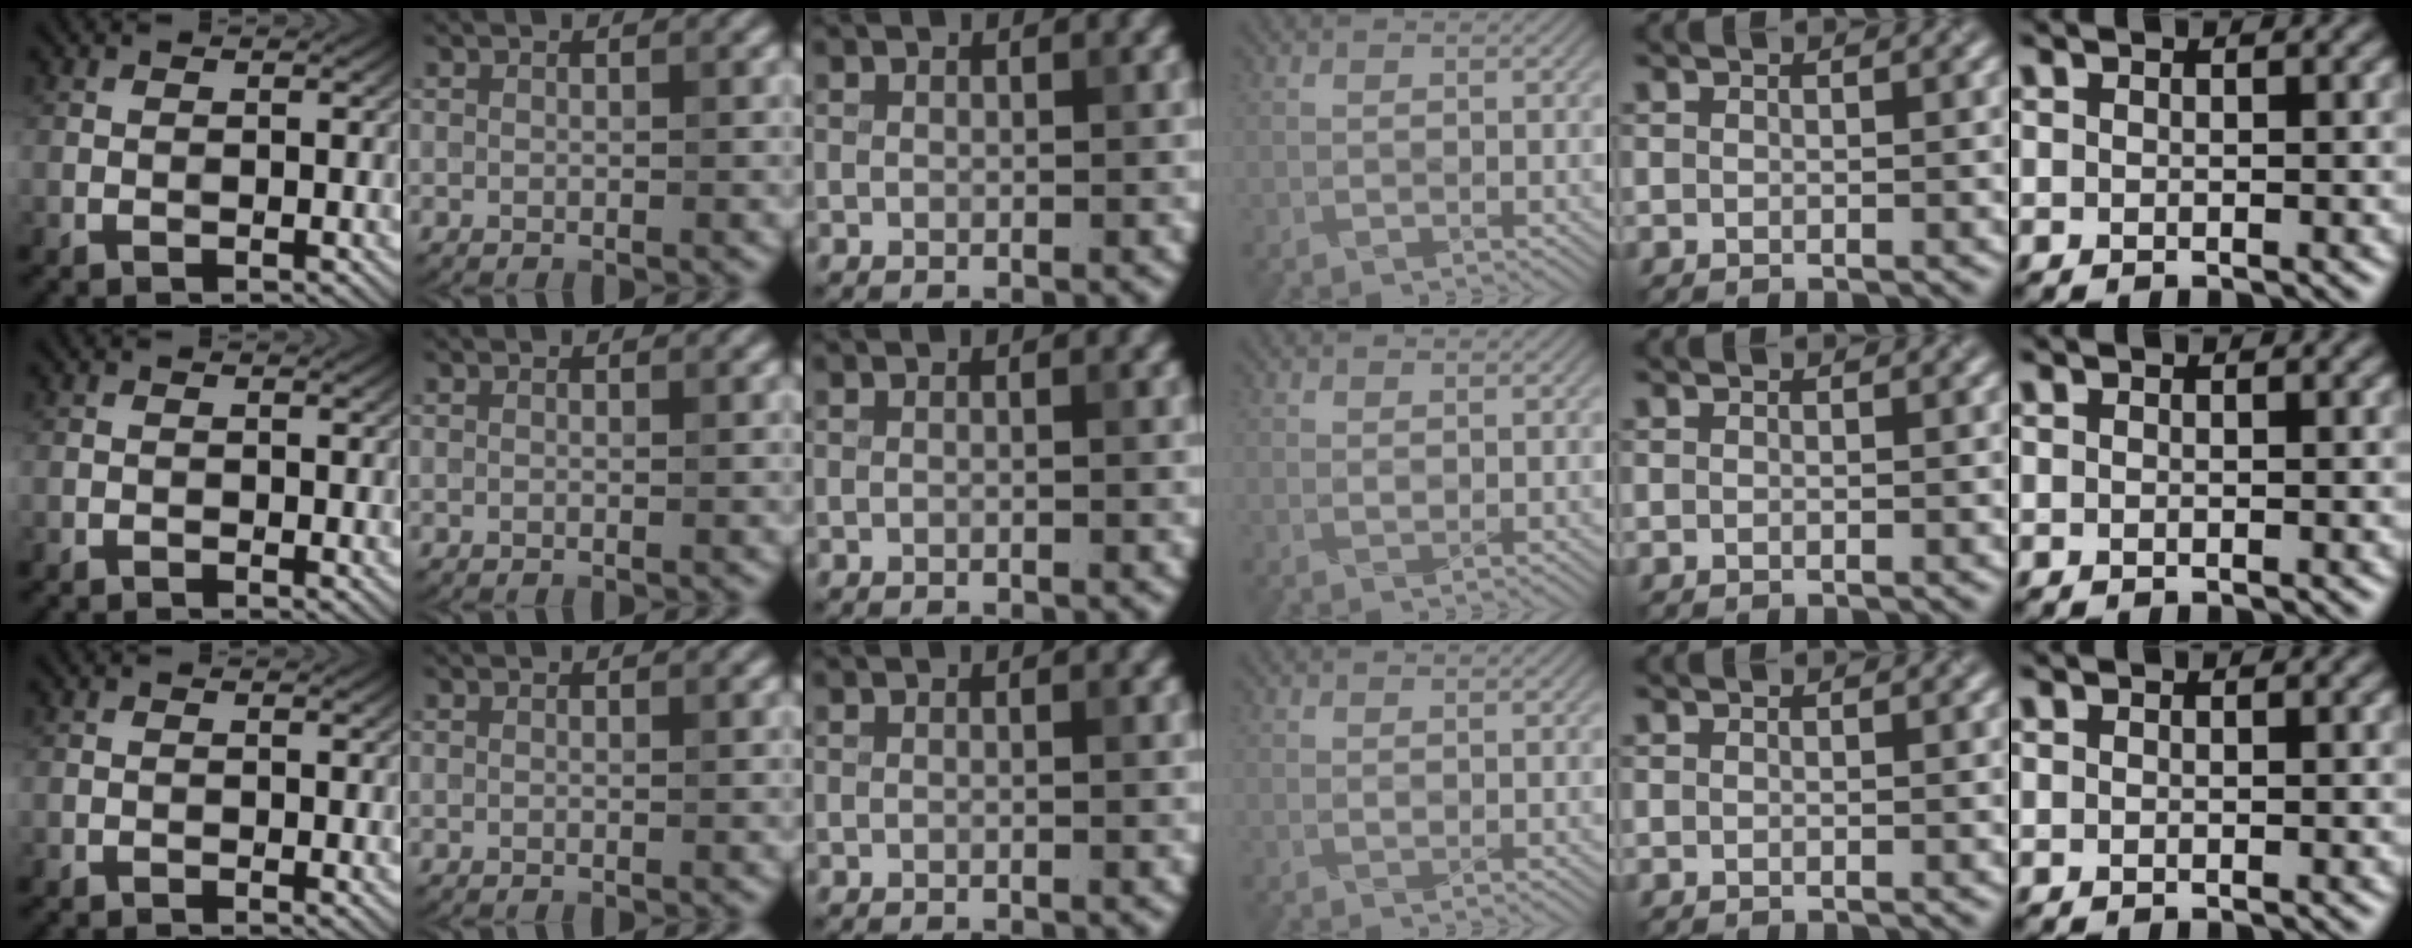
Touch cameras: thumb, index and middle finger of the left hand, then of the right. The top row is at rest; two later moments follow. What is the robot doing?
{"motion": "wrap", "object": "aluminum foil"}